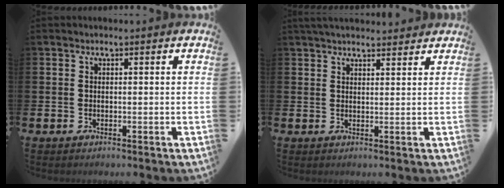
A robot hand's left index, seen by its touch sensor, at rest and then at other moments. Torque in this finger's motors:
{"motor_torque": [-0.01, -2.13, -0.13, 0.02]}